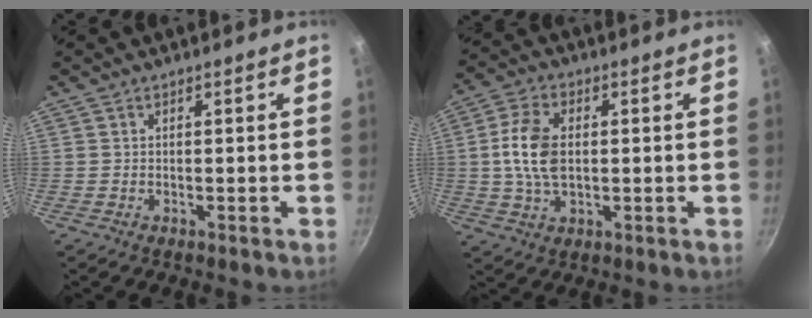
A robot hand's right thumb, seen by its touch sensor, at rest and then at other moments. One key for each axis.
{"total": 9.8, "fx": 0.6, "fy": 6.1, "fz": 7.7, "tx": -0.145, "ty": 0.012, "tz": 0.008}